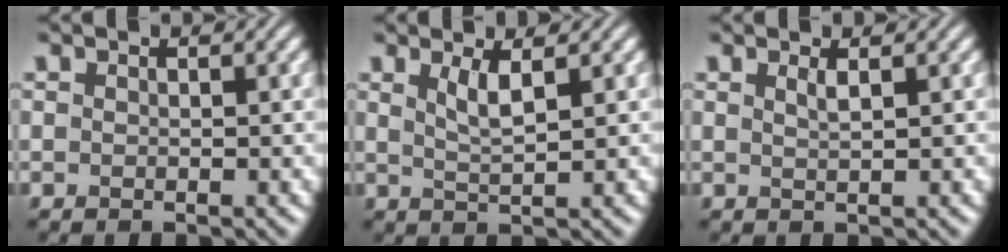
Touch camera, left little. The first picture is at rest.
{"total": 2.2, "force": [1.0, 0.5, 1.9], "torque": [-0.035, -0.004, 0.020]}
{"total": 1.1, "force": [0.6, 0.3, 0.9], "torque": [-0.011, 0.001, 0.008]}